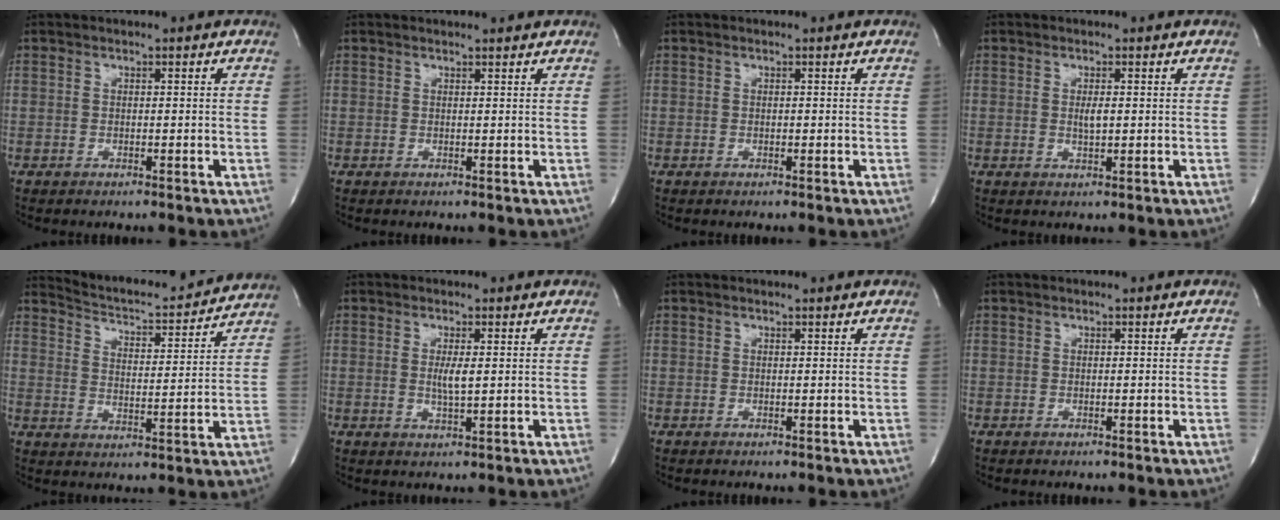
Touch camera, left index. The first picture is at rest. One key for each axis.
{"total": 1.4, "fx": 1.4, "fy": -0.2, "fz": 0.0, "tx": -0.009, "ty": -0.001, "tz": 0.018}
{"total": 0.0}
{"total": 1.7, "fx": 0.2, "fy": 0.4, "fz": 1.6, "tx": -0.033, "ty": -0.002, "tz": 0.005}
{"total": 14.1, "fx": 13.7, "fy": 1.4, "fz": 3.0, "tx": -0.049, "ty": -0.013, "tz": 0.188}
{"total": 2.5, "fx": 0.3, "fy": 0.2, "fz": 2.4, "tx": -0.052, "ty": -0.004, "tz": 0.007}
{"total": 0.8, "fx": 0.8, "fy": -0.1, "fz": 0.0, "tx": -0.006, "ty": -0.002, "tz": 0.008}
{"total": 0.0}